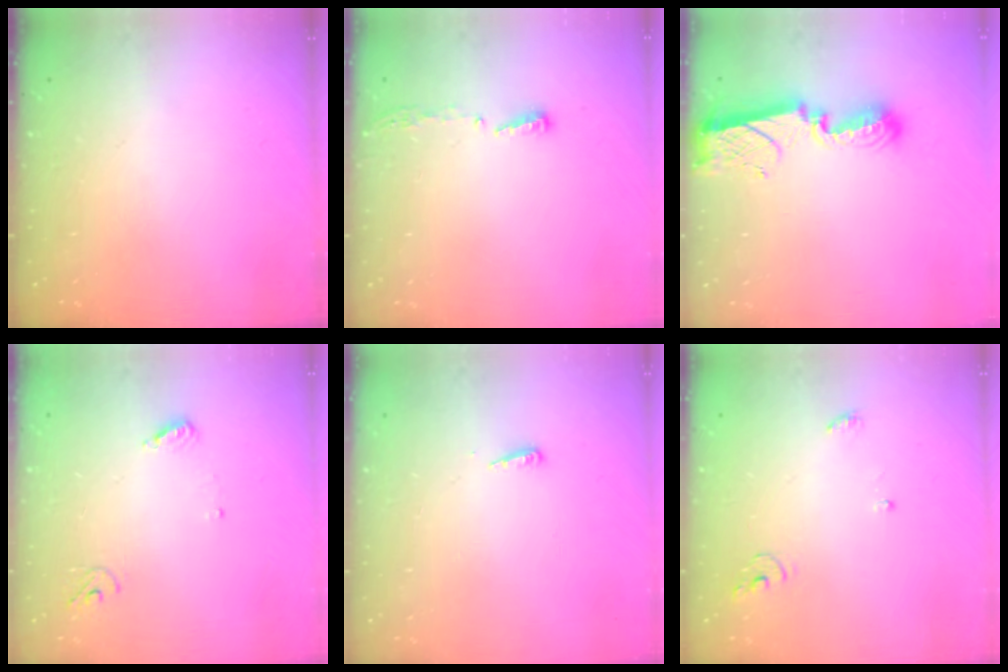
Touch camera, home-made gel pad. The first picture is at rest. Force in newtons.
{"total": 3.8, "press": 3.8, "slide": 0.4}
{"total": 9.4, "press": 9.4, "slide": 0.8}
{"total": 3.6, "press": 3.6, "slide": 0.3}
{"total": 3.8, "press": 3.7, "slide": 0.6}
{"total": 4.1, "press": 4.0, "slide": 0.3}